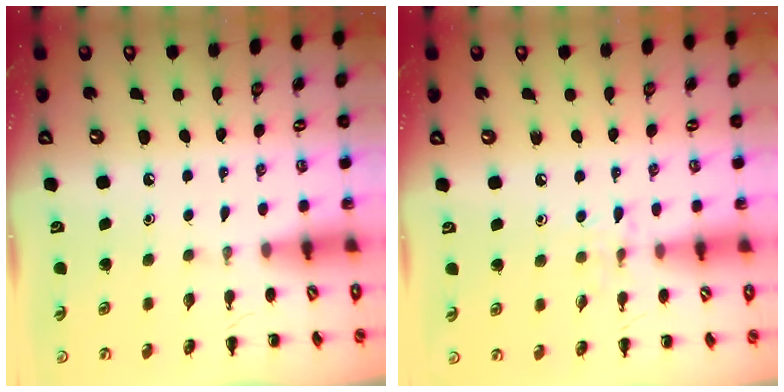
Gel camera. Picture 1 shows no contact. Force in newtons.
{"total": 5.7, "press": 5.6, "slide": 1.4}